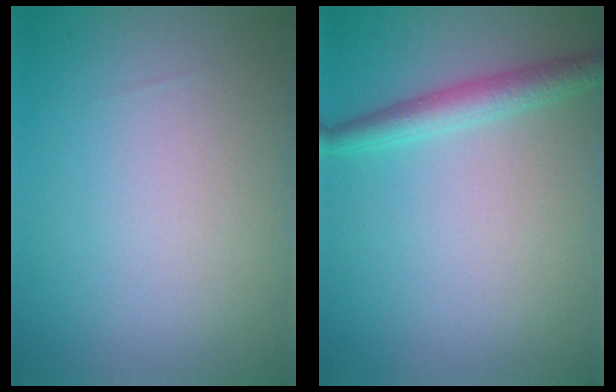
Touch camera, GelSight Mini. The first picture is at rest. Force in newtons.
{"total": 2.7, "press": 2.7, "slide": 0.1}